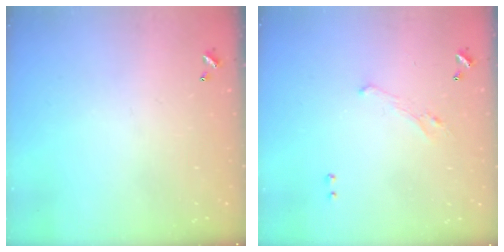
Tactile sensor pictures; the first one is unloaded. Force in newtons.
{"total": 0.8, "press": 0.3, "slide": 0.7}